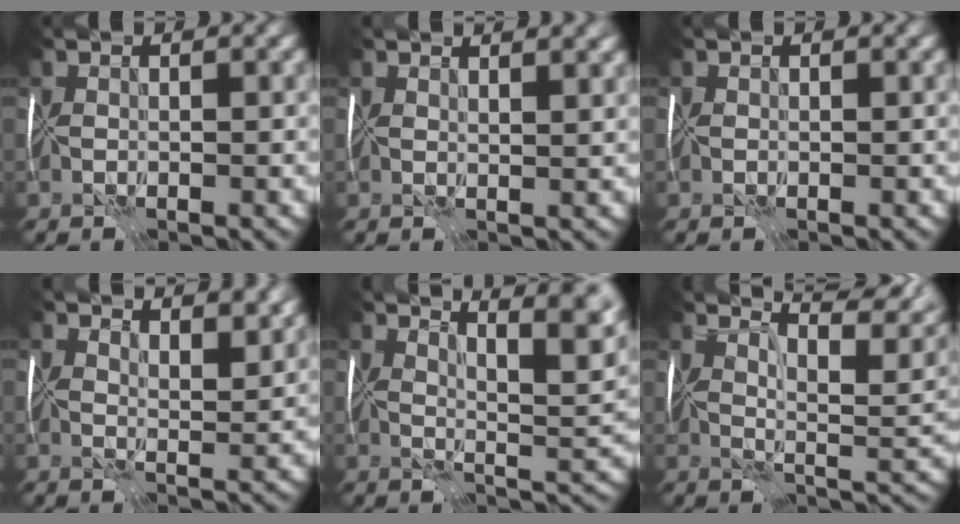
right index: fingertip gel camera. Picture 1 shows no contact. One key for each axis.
{"total": 3.9, "fx": 2.8, "fy": 1.4, "fz": 2.2, "tx": -0.010, "ty": 0.023, "tz": 0.020}
{"total": 0.6, "fx": 0.2, "fy": 0.5, "fz": 0.1, "tx": 0.004, "ty": 0.004, "tz": 0.002}
{"total": 6.7, "fx": 5.2, "fy": 2.3, "fz": 3.6, "tx": -0.040, "ty": 0.015, "tz": 0.060}
{"total": 9.5, "fx": 6.2, "fy": 2.3, "fz": 6.8, "tx": -0.075, "ty": 0.022, "tz": 0.074}
{"total": 8.5, "fx": 6.0, "fy": 1.7, "fz": 5.8, "tx": -0.086, "ty": 0.021, "tz": 0.090}